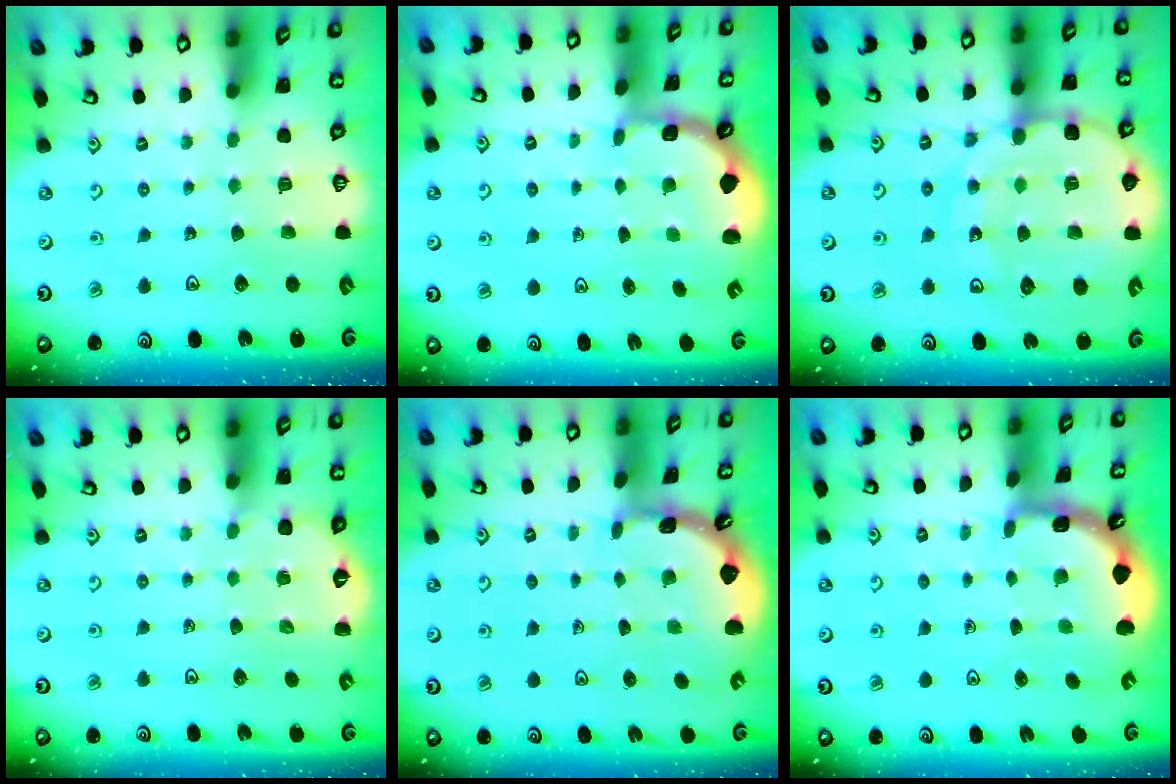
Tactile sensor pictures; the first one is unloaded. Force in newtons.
{"total": 1.8, "press": 1.6, "slide": 0.8}
{"total": 19.1, "press": 18.7, "slide": 3.7}
{"total": 3.9, "press": 3.9, "slide": 0.6}
{"total": 1.6, "press": 1.6, "slide": 0.2}
{"total": 2.8, "press": 2.8, "slide": 0.2}